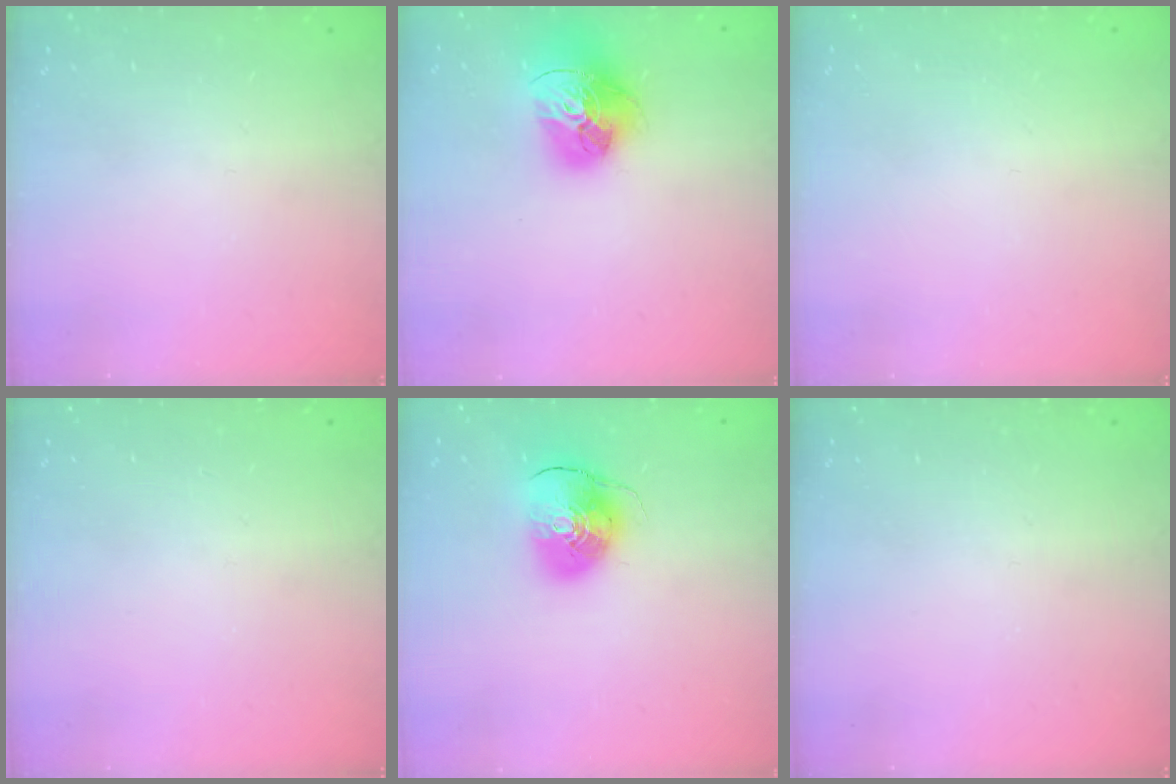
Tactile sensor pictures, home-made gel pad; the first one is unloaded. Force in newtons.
{"total": 18.0, "press": 17.9, "slide": 1.9}
{"total": 0.9, "press": 0.9, "slide": 0.1}
{"total": 0.0}
{"total": 9.9, "press": 9.8, "slide": 1.6}
{"total": 0.0}